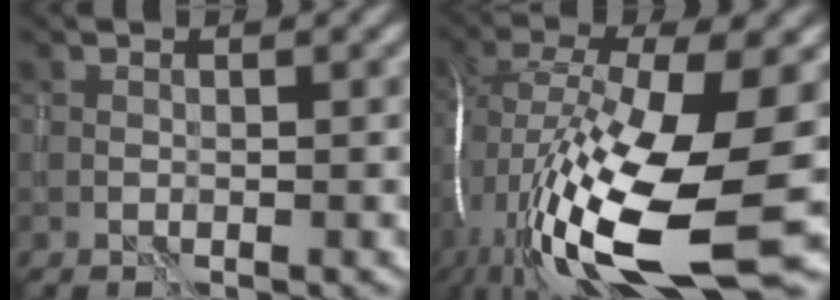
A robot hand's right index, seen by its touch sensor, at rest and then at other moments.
{"total": 18.0, "force": [-4.2, 6.1, 16.4], "torque": [-0.334, -0.017, -0.071]}